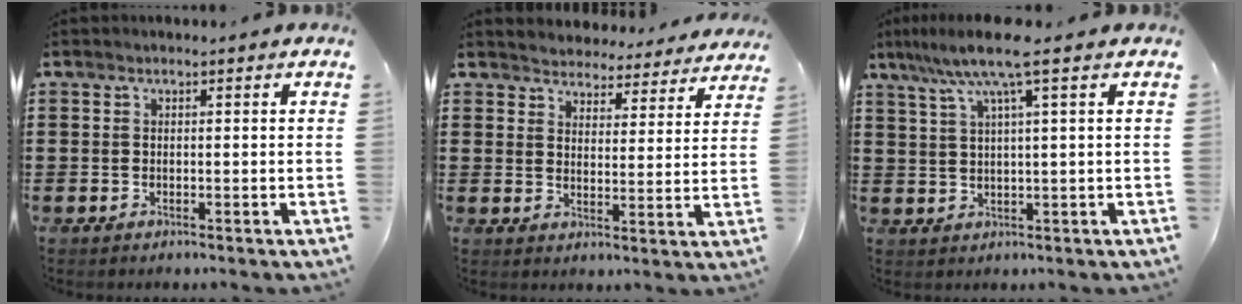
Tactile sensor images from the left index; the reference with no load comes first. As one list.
[{"total": 4.4, "force": [4.4, 0.2, -0.3], "torque": [-0.010, -0.033, 0.074]}, {"total": 7.2, "force": [3.7, 0.2, 6.2], "torque": [-0.131, -0.001, 0.061]}]